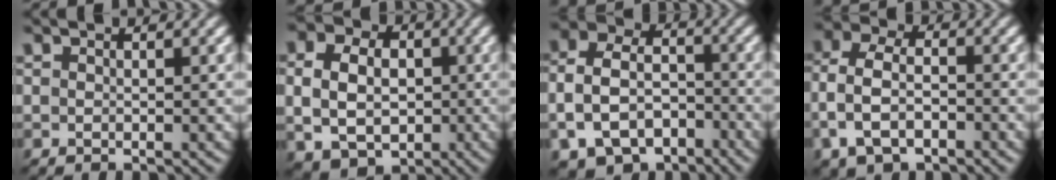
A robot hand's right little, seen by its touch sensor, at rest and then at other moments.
{"total": 7.4, "force": [-1.2, 5.8, 4.4], "torque": [-0.072, -0.028, -0.008]}
{"total": 10.7, "force": [-3.6, 8.8, 4.9], "torque": [-0.092, -0.030, -0.069]}
{"total": 5.7, "force": [-1.4, 4.2, 3.6], "torque": [-0.085, -0.019, -0.020]}